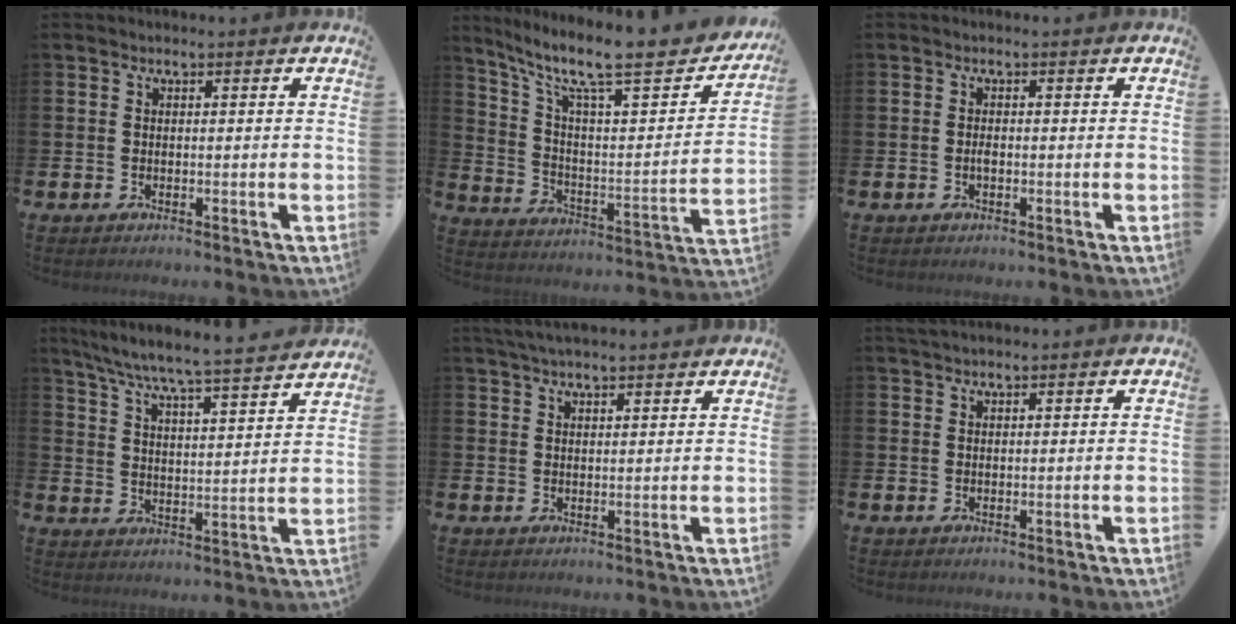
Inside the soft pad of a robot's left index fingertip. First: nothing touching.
{"total": 11.3, "force": [8.6, 2.9, 6.8], "torque": [-0.136, -0.066, 0.132]}
{"total": 0.9, "force": [-0.2, 0.4, 0.8], "torque": [-0.011, -0.003, -0.005]}
{"total": 6.9, "force": [6.5, -0.3, 2.3], "torque": [-0.072, -0.054, 0.109]}
{"total": 3.2, "force": [2.9, 0.3, 1.3], "torque": [-0.028, -0.004, 0.053]}
{"total": 1.2, "force": [1.1, 0.1, 0.5], "torque": [-0.006, 0.002, 0.019]}